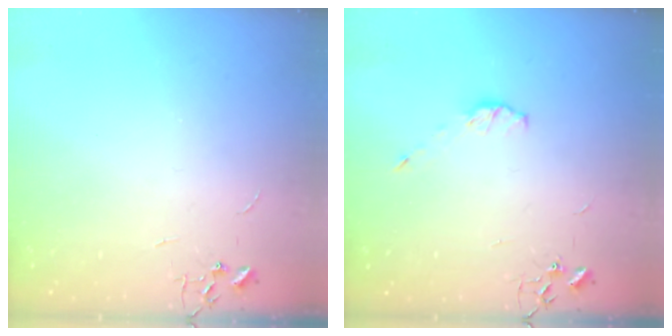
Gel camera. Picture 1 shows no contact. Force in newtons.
{"total": 5.4, "press": 5.4, "slide": 0.5}